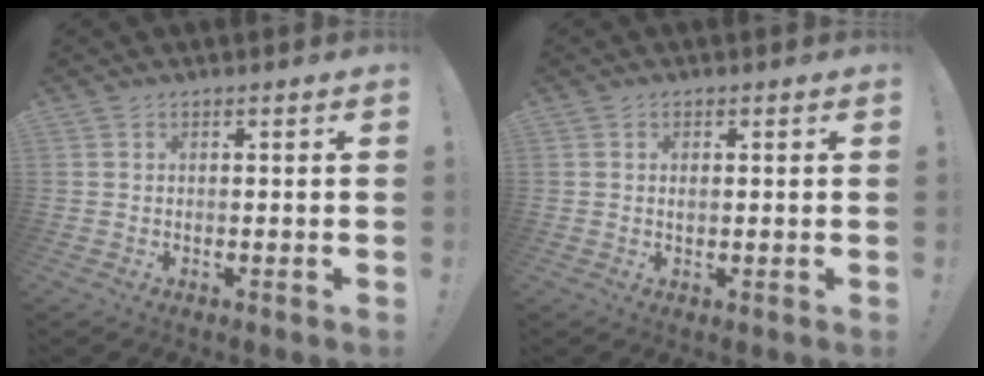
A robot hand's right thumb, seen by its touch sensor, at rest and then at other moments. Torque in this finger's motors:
{"motor_torque": [-0.04, 0.41, 0.03, 0.05, -0.05]}